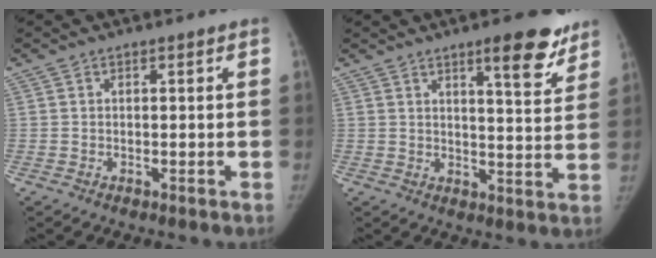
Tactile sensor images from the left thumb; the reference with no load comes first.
{"total": 10.1, "force": [6.7, 2.5, 7.1], "torque": [-0.068, -0.040, 0.090]}